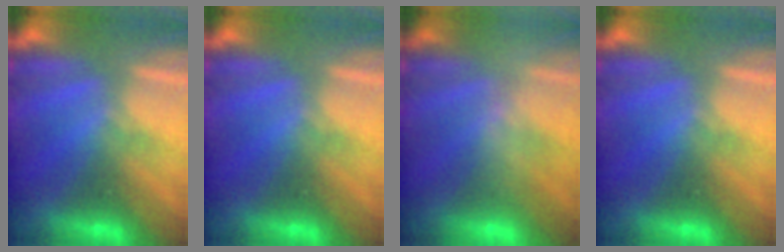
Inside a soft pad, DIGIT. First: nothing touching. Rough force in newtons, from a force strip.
{"total": 0.0}
{"total": 2.5}
{"total": 0.0}